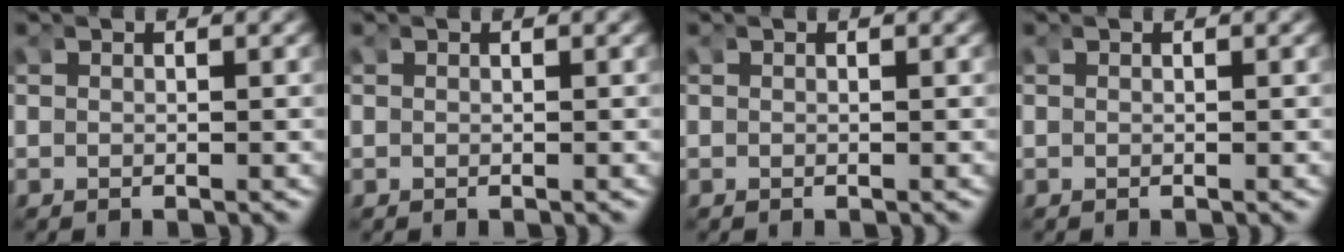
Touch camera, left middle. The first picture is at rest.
{"total": 0.0}
{"total": 0.0}
{"total": 0.0}